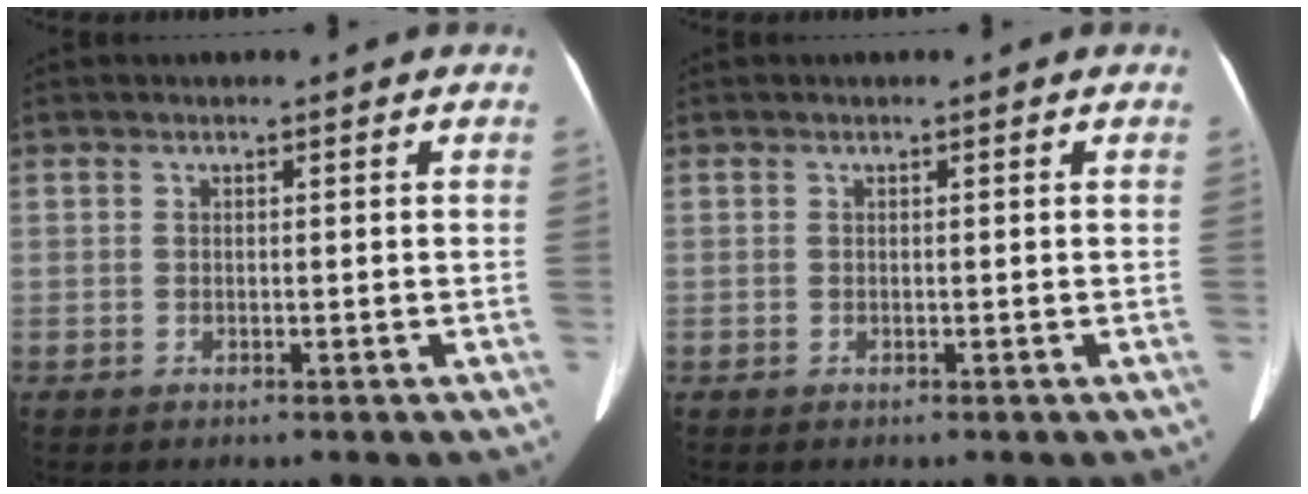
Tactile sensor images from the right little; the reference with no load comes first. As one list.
[{"total": 0.0}]